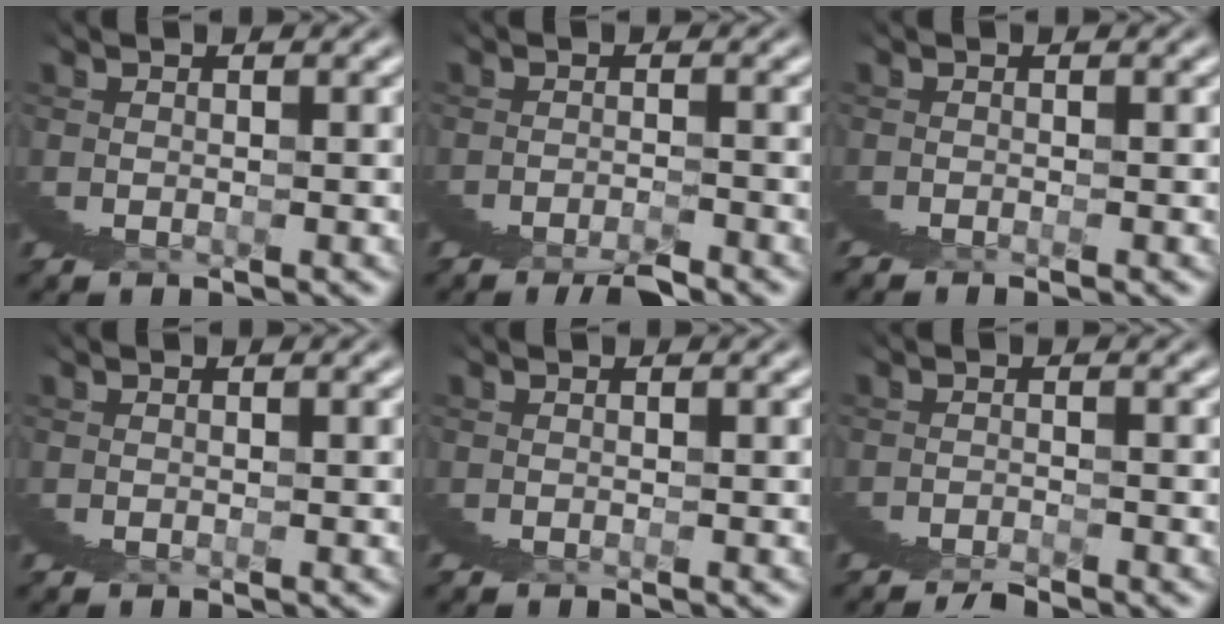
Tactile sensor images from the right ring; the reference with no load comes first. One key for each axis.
{"total": 1.3, "fx": -0.1, "fy": -1.2, "fz": -0.3, "tx": 0.031, "ty": 0.025, "tz": -0.014}
{"total": 0.5, "fx": 0.3, "fy": -0.3, "fz": -0.2, "tx": 0.008, "ty": 0.008, "tz": 0.002}
{"total": 0.0}
{"total": 0.0}
{"total": 1.3, "fx": -0.3, "fy": -1.1, "fz": -0.6, "tx": 0.032, "ty": 0.018, "tz": -0.014}